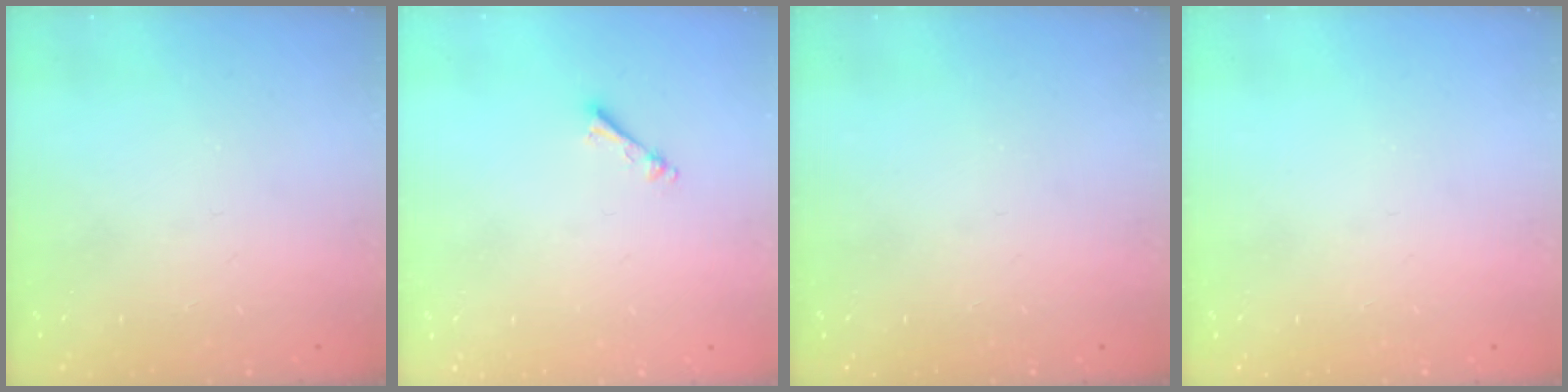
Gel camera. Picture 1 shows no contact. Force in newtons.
{"total": 2.5, "press": 2.5, "slide": 0.3}
{"total": 0.0}
{"total": 0.0}